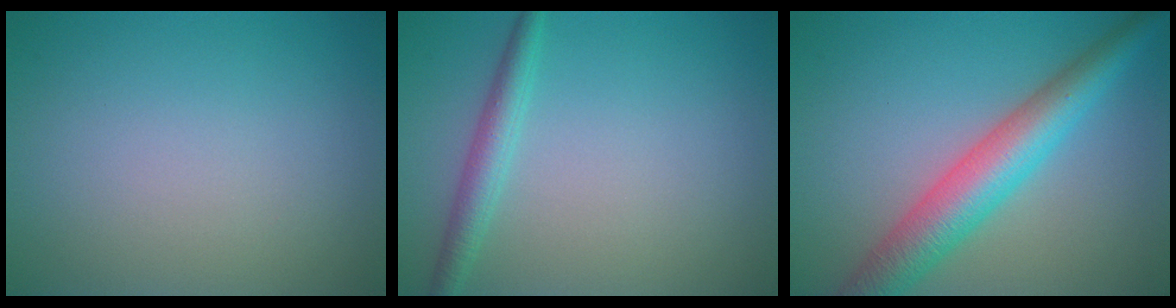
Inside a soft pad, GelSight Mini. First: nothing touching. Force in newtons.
{"total": 2.3, "press": 2.3, "slide": 0.1}
{"total": 6.5, "press": 6.5, "slide": 0.1}